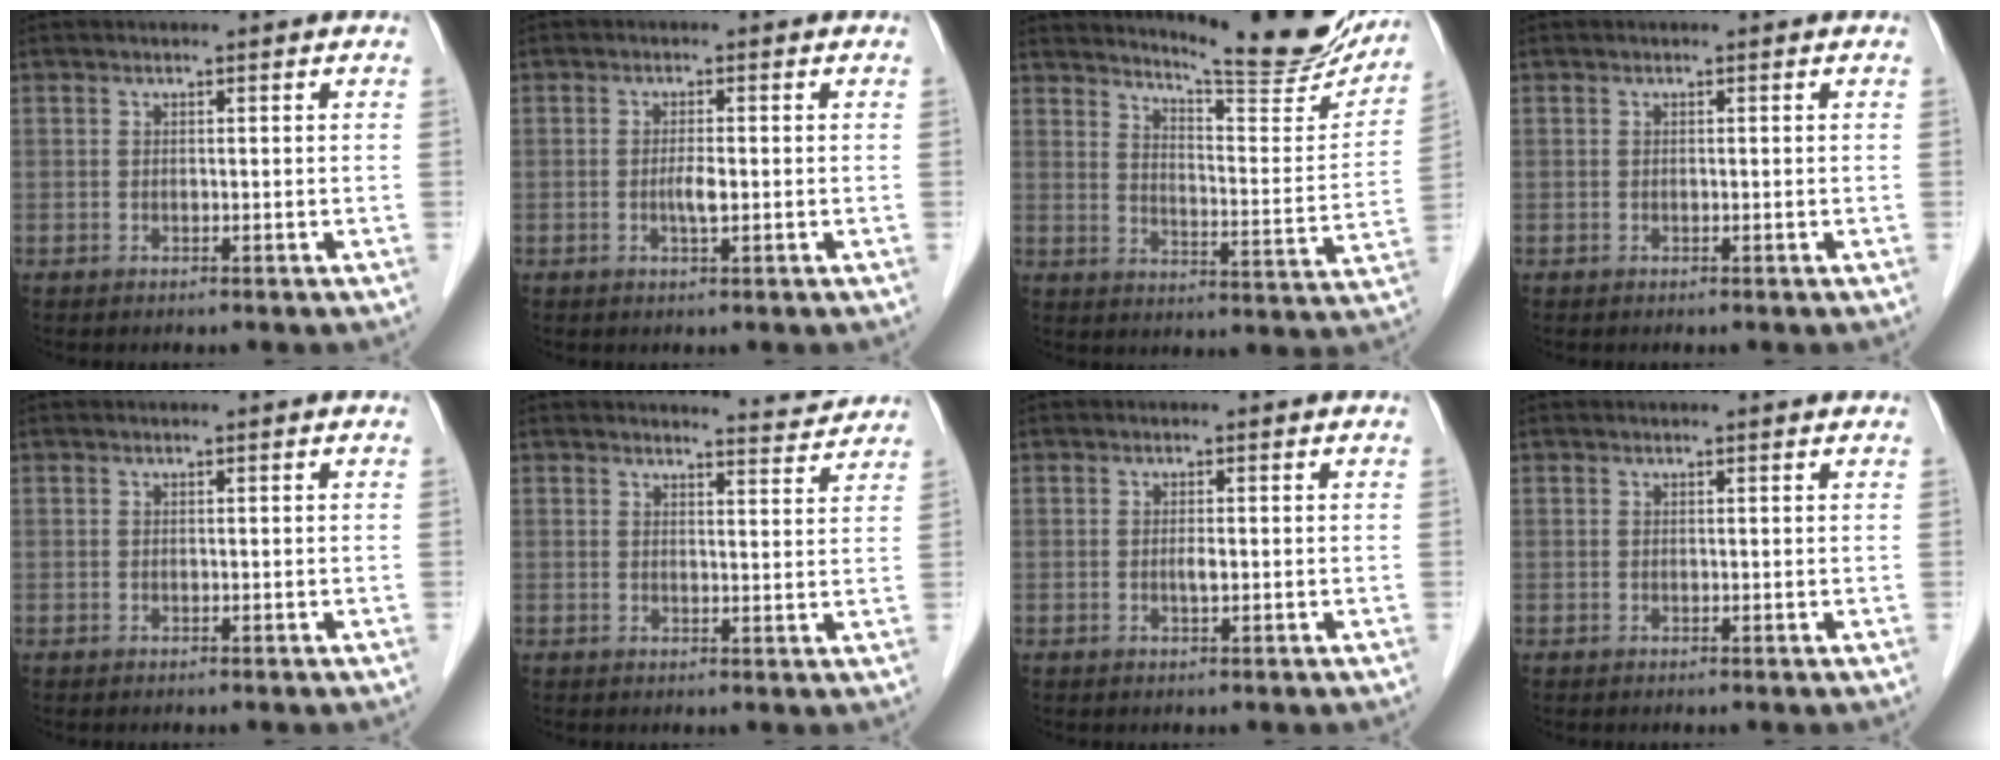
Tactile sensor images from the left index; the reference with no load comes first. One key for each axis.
{"total": 2.1, "fx": -0.6, "fy": 0.3, "fz": 2.0, "tx": -0.039, "ty": -0.004, "tz": -0.011}
{"total": 18.7, "fx": 17.3, "fy": 1.5, "fz": 6.9, "tx": -0.097, "ty": -0.078, "tz": 0.214}
{"total": 0.0}
{"total": 0.0}
{"total": 3.7, "fx": 3.6, "fy": 0.0, "fz": -0.6, "tx": -0.002, "ty": -0.020, "tz": 0.038}
{"total": 1.0, "fx": -0.3, "fy": 0.1, "fz": 1.0, "tx": -0.019, "ty": -0.005, "tz": -0.006}
{"total": 0.9, "fx": 0.9, "fy": 0.1, "fz": 0.2, "tx": -0.011, "ty": 0.001, "tz": 0.008}